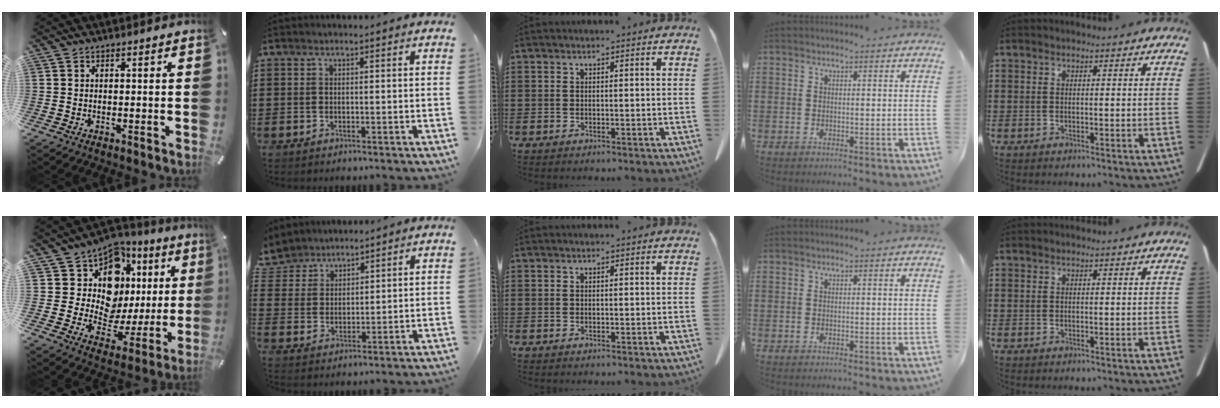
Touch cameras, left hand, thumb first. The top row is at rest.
{"thumb": {"total": 14.1, "force": [6.5, 11.0, 6.0], "torque": [-0.098, -0.064, 0.127]}, "index": {"total": 4.2, "force": [3.8, 1.9, -0.6], "torque": [-0.011, -0.016, 0.070]}}